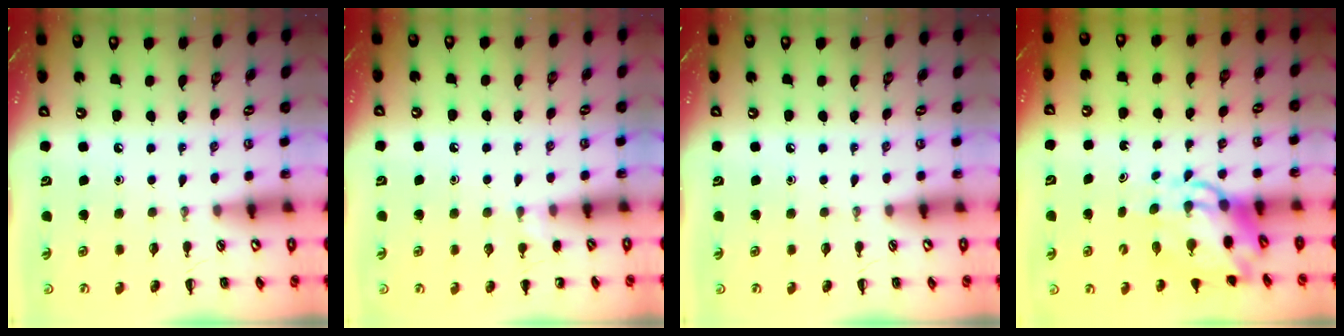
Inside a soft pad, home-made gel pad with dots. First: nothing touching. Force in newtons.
{"total": 5.5, "press": 5.3, "slide": 1.6}
{"total": 0.0}
{"total": 9.0, "press": 8.6, "slide": 2.6}